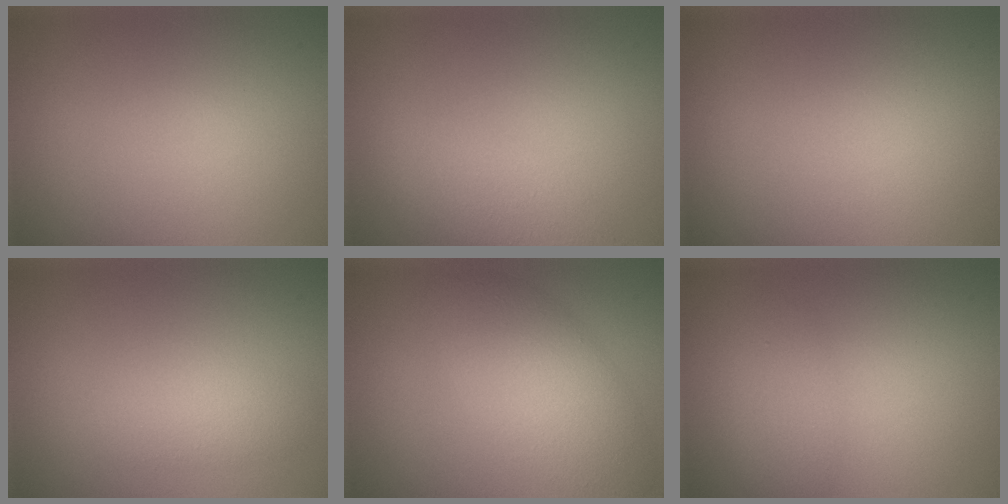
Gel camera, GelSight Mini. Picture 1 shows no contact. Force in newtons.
{"total": 3.3, "press": 3.3, "slide": 0.3}
{"total": 0.0}
{"total": 2.3, "press": 2.3, "slide": 0.1}
{"total": 5.7, "press": 5.7, "slide": 0.0}
{"total": 2.2, "press": 2.2, "slide": 0.1}